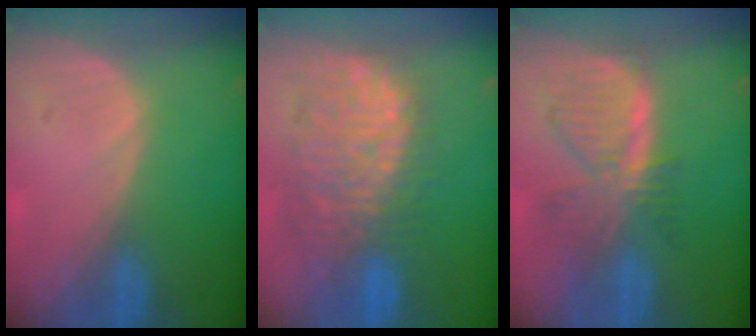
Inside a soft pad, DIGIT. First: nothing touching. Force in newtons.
{"total": 11.4, "press": 10.4, "slide": 4.7}
{"total": 7.7, "press": 6.9, "slide": 3.3}